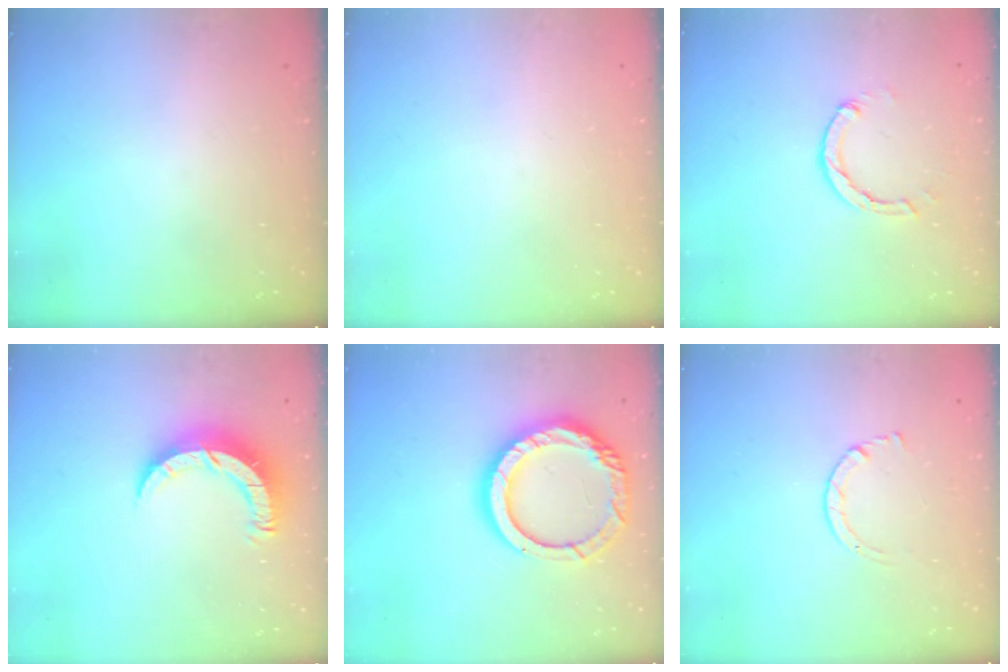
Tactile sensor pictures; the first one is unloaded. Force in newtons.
{"total": 0.0}
{"total": 3.4, "press": 3.4, "slide": 0.4}
{"total": 9.4, "press": 9.4, "slide": 0.7}
{"total": 17.4, "press": 17.3, "slide": 1.6}
{"total": 2.7, "press": 2.7, "slide": 0.3}